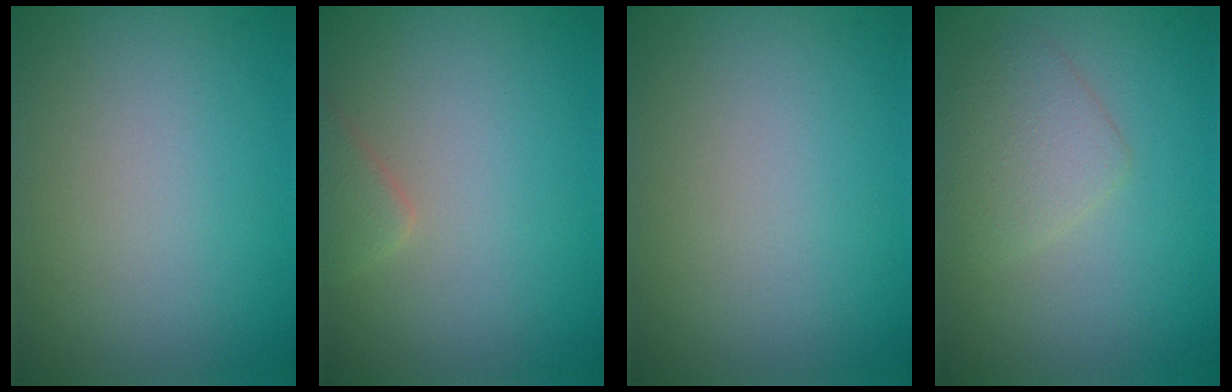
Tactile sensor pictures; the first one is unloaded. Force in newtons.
{"total": 1.5, "press": 1.5, "slide": 0.1}
{"total": 0.0}
{"total": 2.6, "press": 2.6, "slide": 0.0}